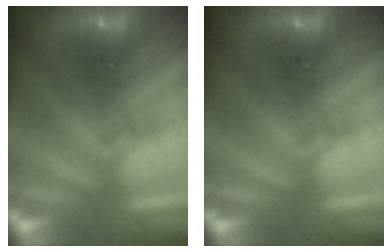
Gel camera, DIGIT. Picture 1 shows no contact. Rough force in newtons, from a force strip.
{"total": 0.0}